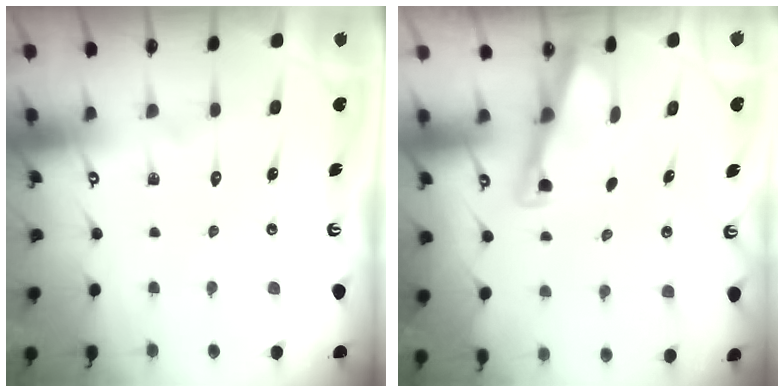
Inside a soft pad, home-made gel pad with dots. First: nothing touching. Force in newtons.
{"total": 2.7, "press": 2.7, "slide": 0.3}